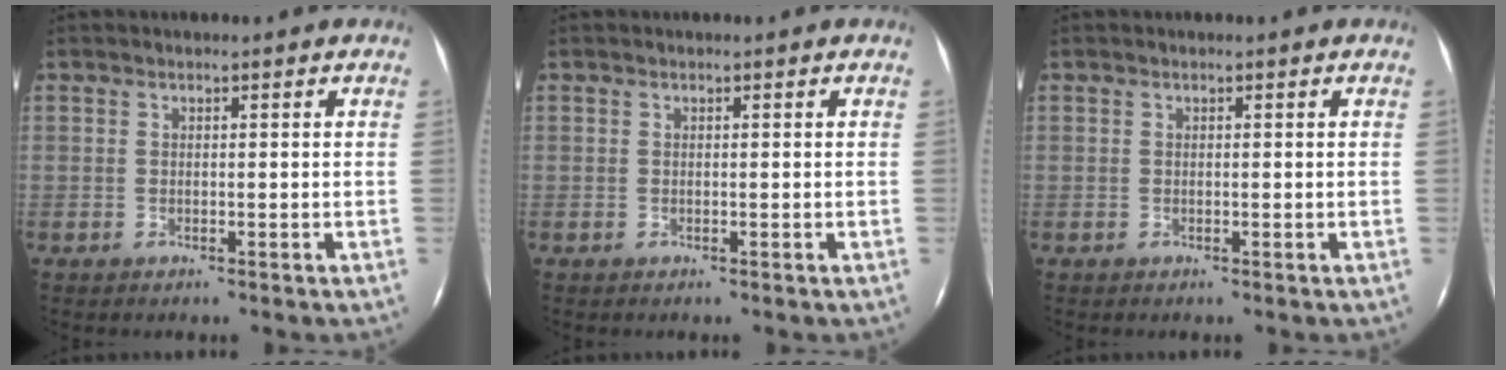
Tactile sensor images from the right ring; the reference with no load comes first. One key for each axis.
{"total": 0.0}
{"total": 0.0}